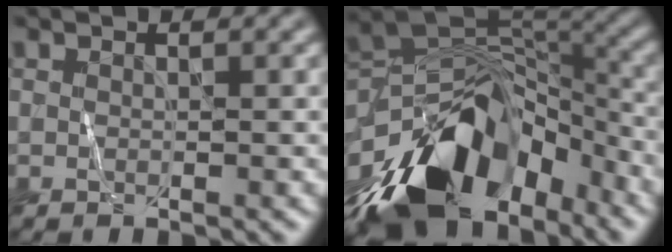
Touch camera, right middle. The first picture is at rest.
{"total": 12.5, "force": [-8.1, 6.5, 6.9], "torque": [-0.128, 0.008, -0.148]}